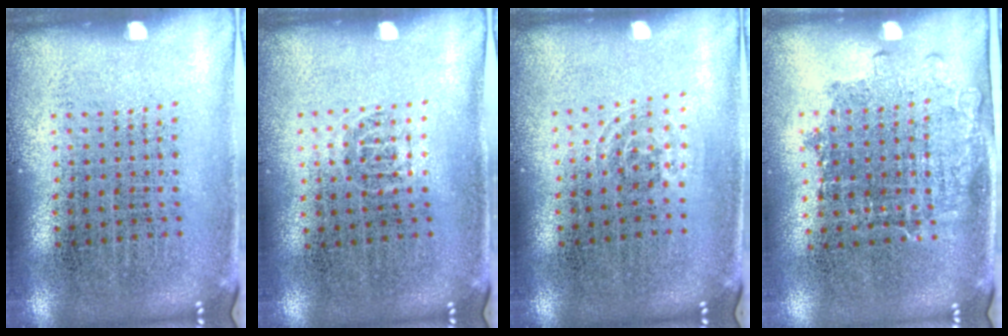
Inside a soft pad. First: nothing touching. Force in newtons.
{"total": 0.6, "press": 0.4, "slide": 0.4}
{"total": 0.8, "press": 0.6, "slide": 0.6}
{"total": 1.2, "press": 0.9, "slide": 0.8}